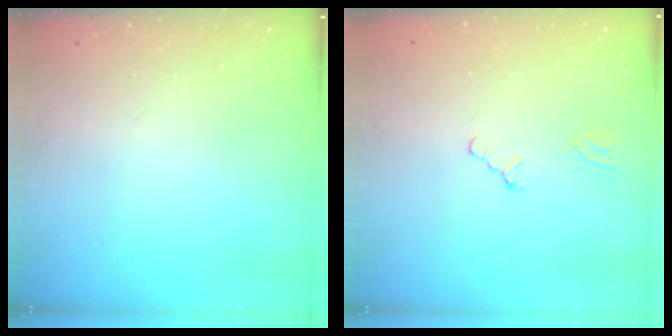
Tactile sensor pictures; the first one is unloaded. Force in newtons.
{"total": 0.0}